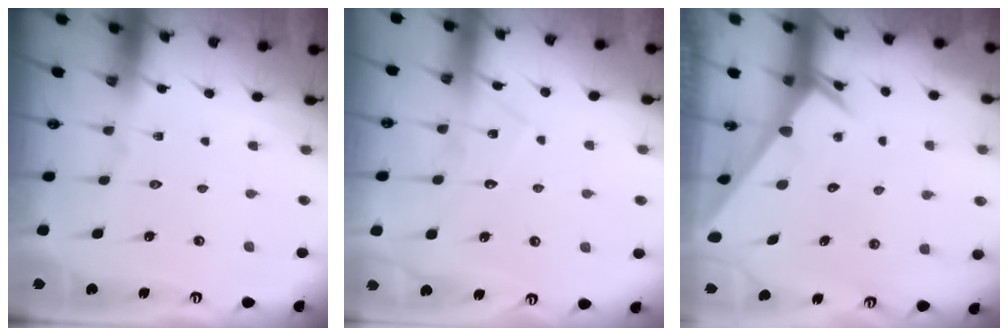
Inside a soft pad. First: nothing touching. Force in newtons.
{"total": 7.7, "press": 7.6, "slide": 0.6}
{"total": 2.5, "press": 2.5, "slide": 0.1}